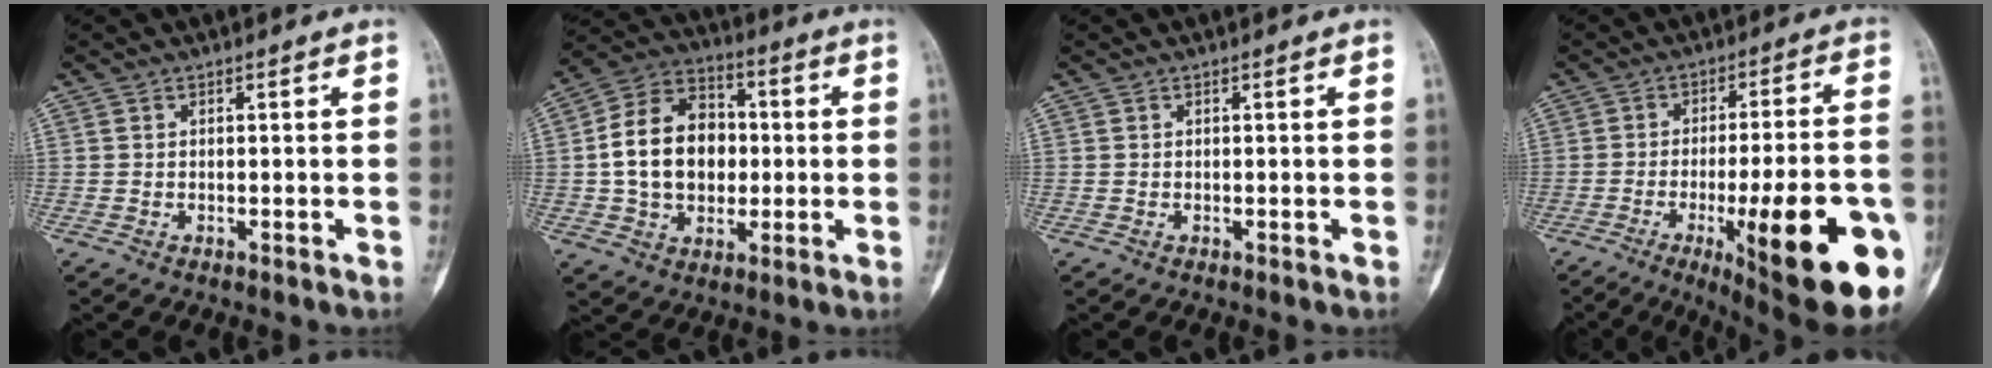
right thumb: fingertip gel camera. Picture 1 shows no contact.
{"total": 16.0, "force": [0.1, 11.9, 10.8], "torque": [-0.156, 0.026, 0.001]}
{"total": 0.0}
{"total": 24.9, "force": [-8.6, 5.9, 22.6], "torque": [-0.260, 0.007, -0.108]}